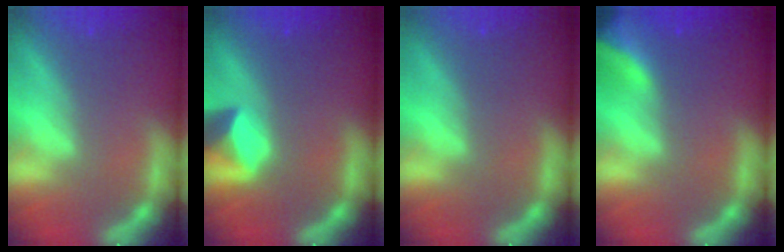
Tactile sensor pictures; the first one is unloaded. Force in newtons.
{"total": 3.4}
{"total": 0.0}
{"total": 7.4}